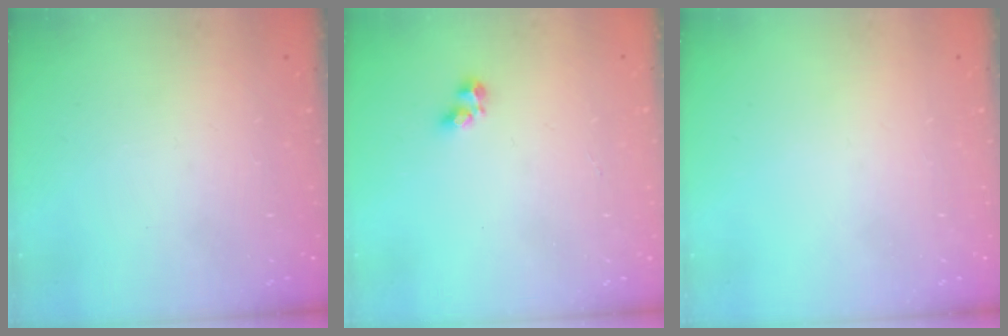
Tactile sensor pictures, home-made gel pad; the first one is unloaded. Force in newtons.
{"total": 3.5, "press": 3.3, "slide": 1.2}
{"total": 0.0}